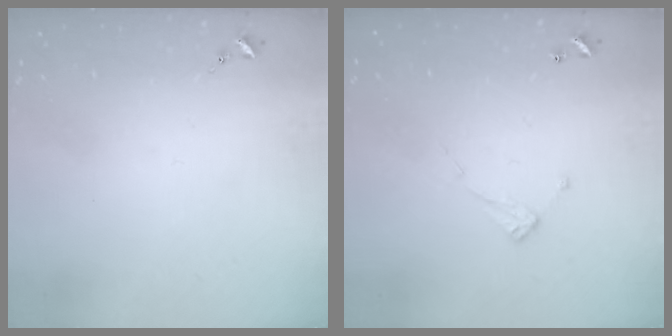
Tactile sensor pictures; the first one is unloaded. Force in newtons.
{"total": 6.9, "press": 6.9, "slide": 0.3}